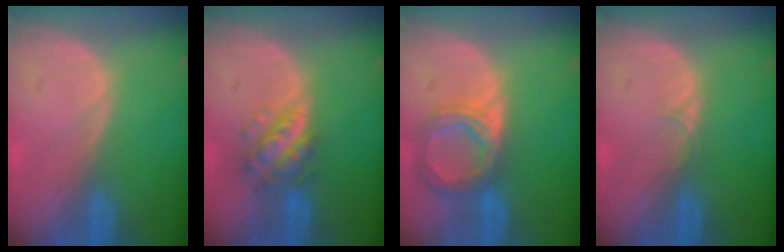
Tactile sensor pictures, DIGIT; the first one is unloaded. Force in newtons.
{"total": 5.9, "press": 5.3, "slide": 2.6}
{"total": 6.6, "press": 6.1, "slide": 2.5}
{"total": 0.9, "press": 0.8, "slide": 0.2}